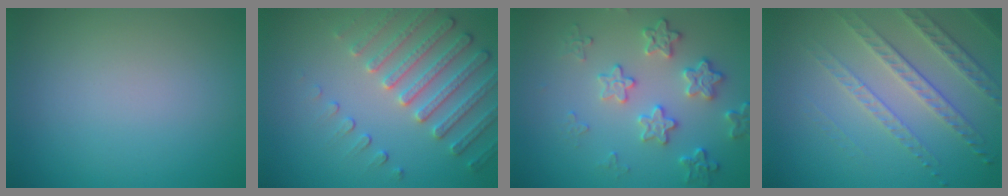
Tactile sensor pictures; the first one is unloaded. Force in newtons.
{"total": 4.7, "press": 4.0, "slide": 2.4}
{"total": 3.9, "press": 3.4, "slide": 1.9}
{"total": 3.8, "press": 3.4, "slide": 1.5}